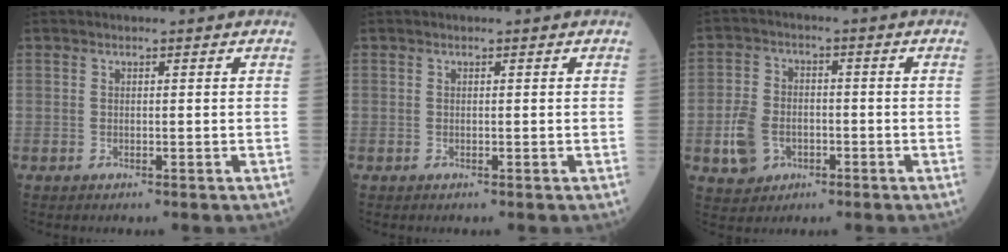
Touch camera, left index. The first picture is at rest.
{"total": 0.0}
{"total": 6.8, "force": [-2.4, 5.2, 3.6], "torque": [-0.090, 0.010, -0.037]}